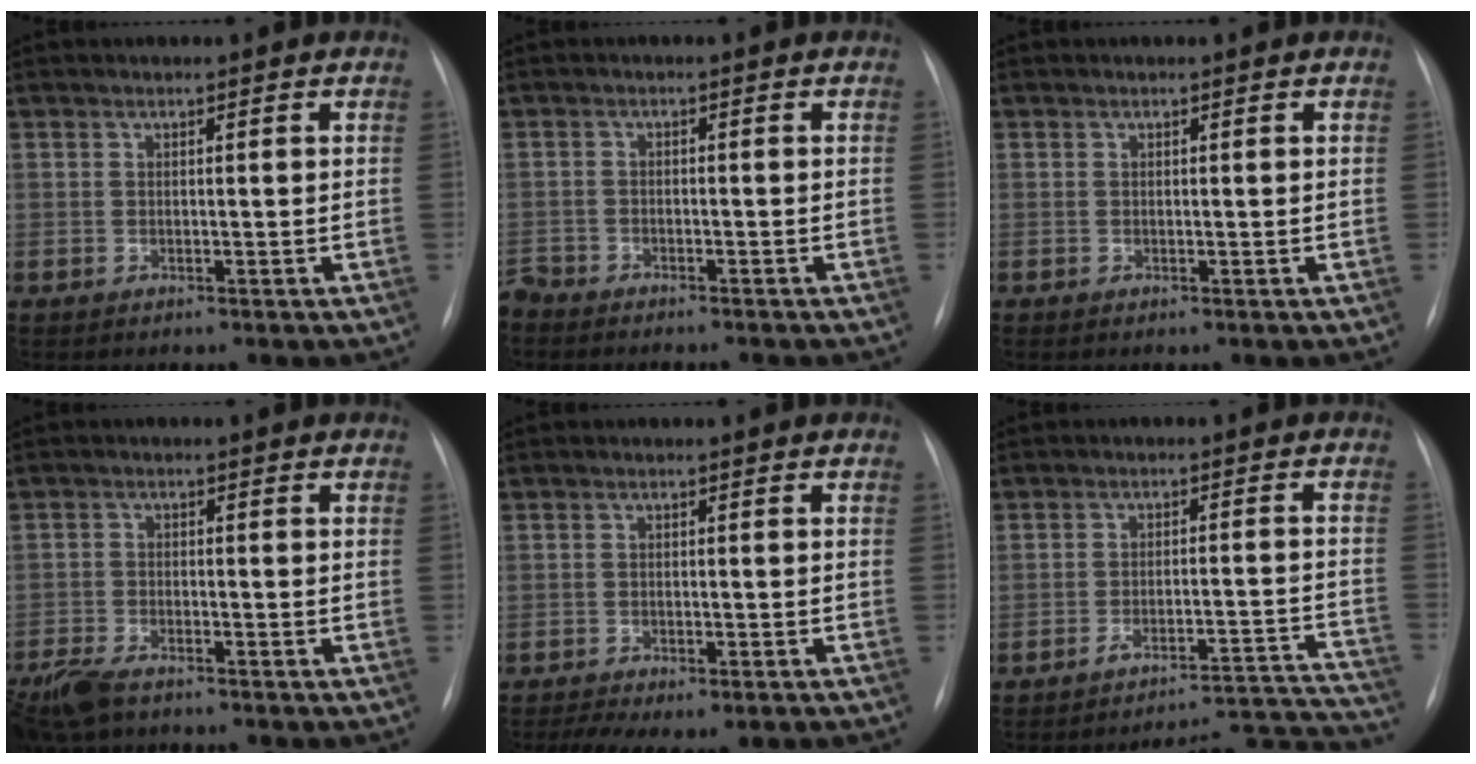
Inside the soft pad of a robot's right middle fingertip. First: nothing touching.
{"total": 7.0, "force": [-6.6, 1.7, 1.8], "torque": [-0.024, -0.007, -0.105]}
{"total": 0.0}
{"total": 7.9, "force": [-6.3, 2.7, 4.0], "torque": [-0.083, -0.018, -0.115]}
{"total": 7.7, "force": [-5.6, 2.8, 4.6], "torque": [-0.071, -0.004, -0.077]}
{"total": 14.9, "force": [-14.8, -1.4, 0.0], "torque": [0.027, 0.032, -0.187]}